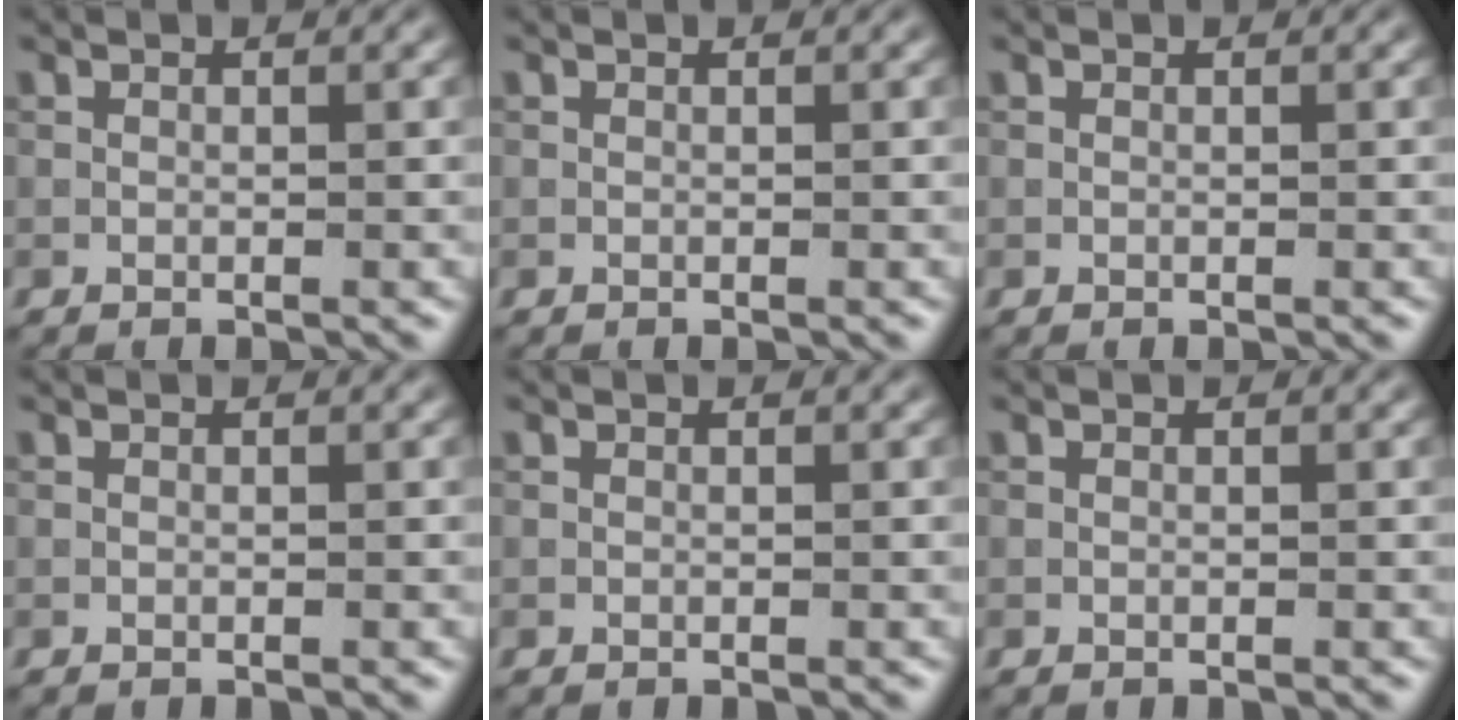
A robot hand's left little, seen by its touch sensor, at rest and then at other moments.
{"total": 0.0}
{"total": 0.0}
{"total": 0.0}
{"total": 0.0}
{"total": 0.0}